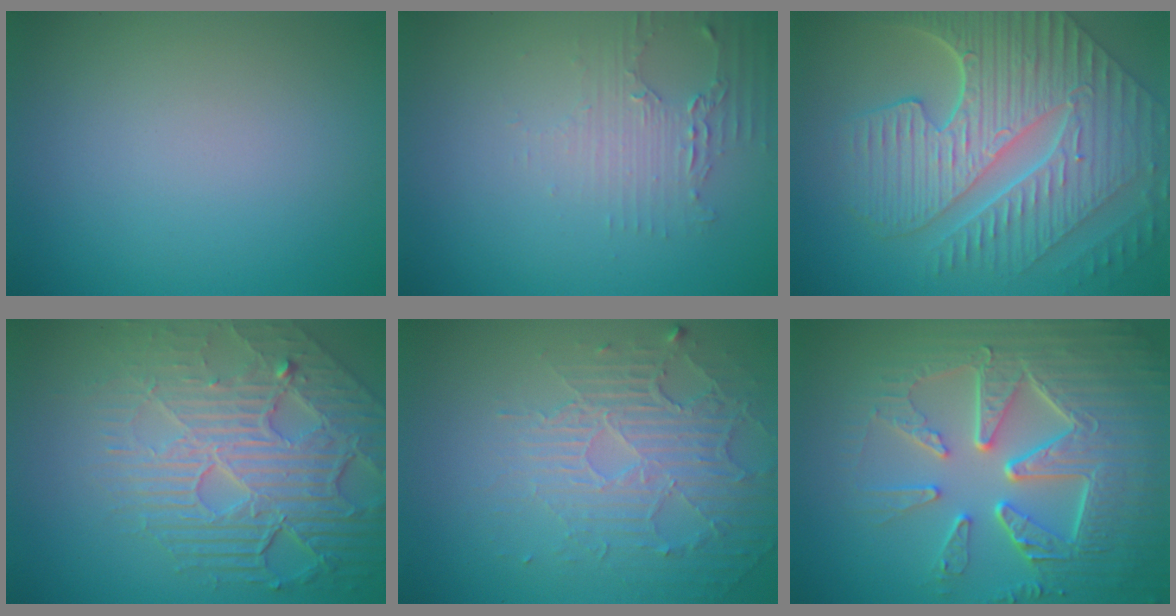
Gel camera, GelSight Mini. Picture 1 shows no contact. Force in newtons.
{"total": 2.1, "press": 2.0, "slide": 0.4}
{"total": 10.2, "press": 6.9, "slide": 7.4}
{"total": 8.6, "press": 5.8, "slide": 6.4}
{"total": 5.8, "press": 3.4, "slide": 4.7}
{"total": 9.2, "press": 6.6, "slide": 6.4}